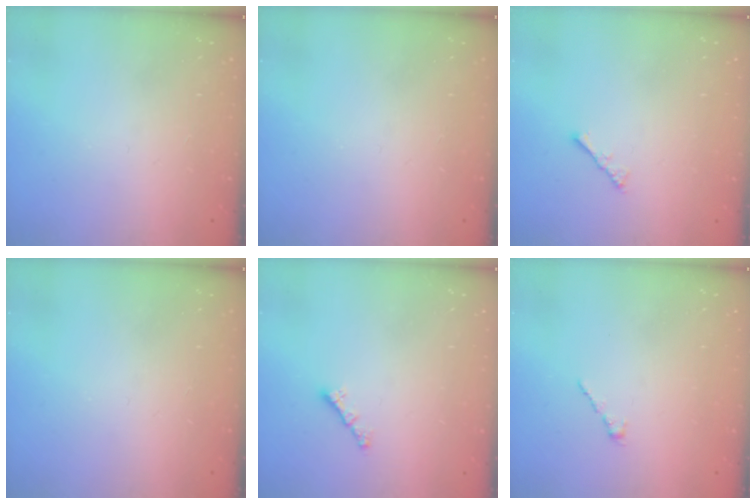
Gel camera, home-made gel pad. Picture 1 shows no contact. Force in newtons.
{"total": 0.0}
{"total": 2.1, "press": 2.0, "slide": 0.4}
{"total": 0.0}
{"total": 0.8, "press": 0.7, "slide": 0.4}
{"total": 1.2, "press": 1.1, "slide": 0.5}